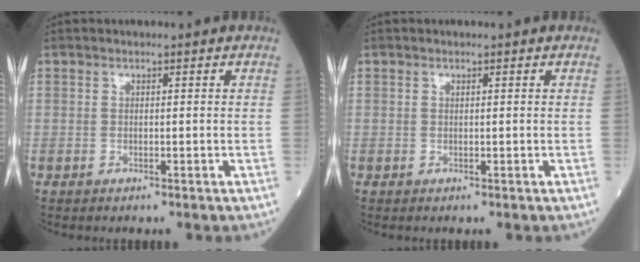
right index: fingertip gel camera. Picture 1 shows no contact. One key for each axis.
{"total": 0.0}